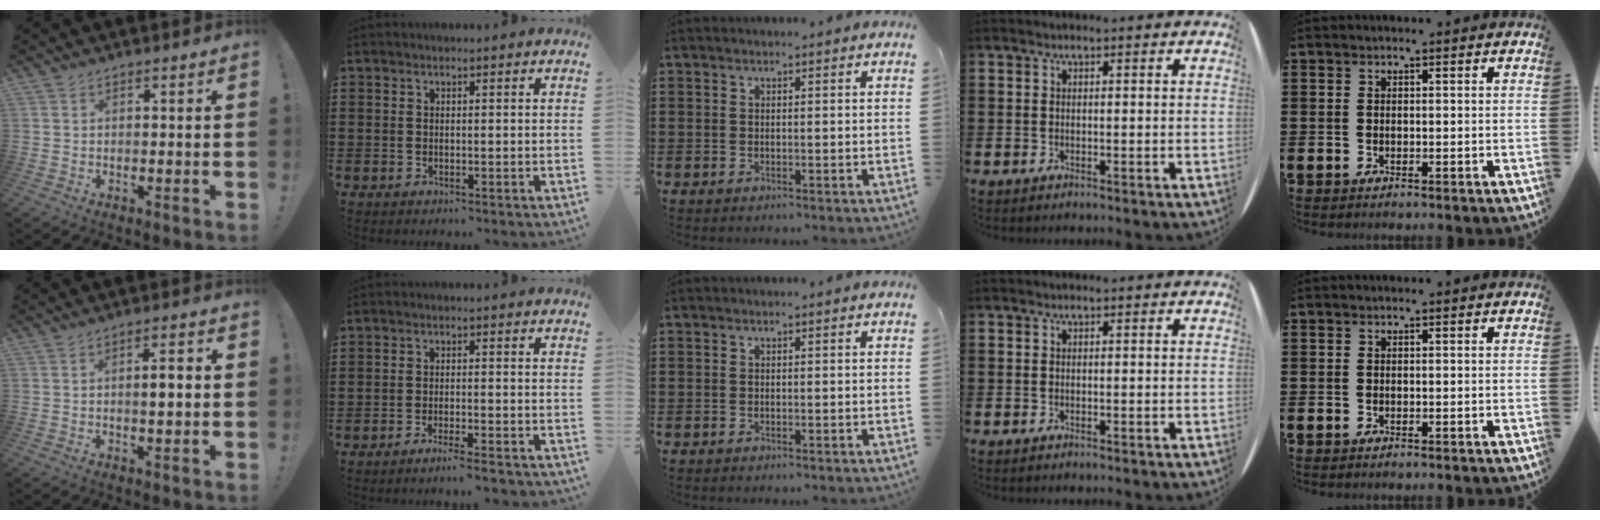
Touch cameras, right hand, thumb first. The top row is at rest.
{"thumb": {"total": 3.9, "force": [-0.1, 0.7, 3.8], "torque": [-0.051, -0.003, -0.008]}, "index": {"total": 2.7, "force": [-2.4, -0.2, 1.2], "torque": [-0.018, 0.002, -0.047]}}